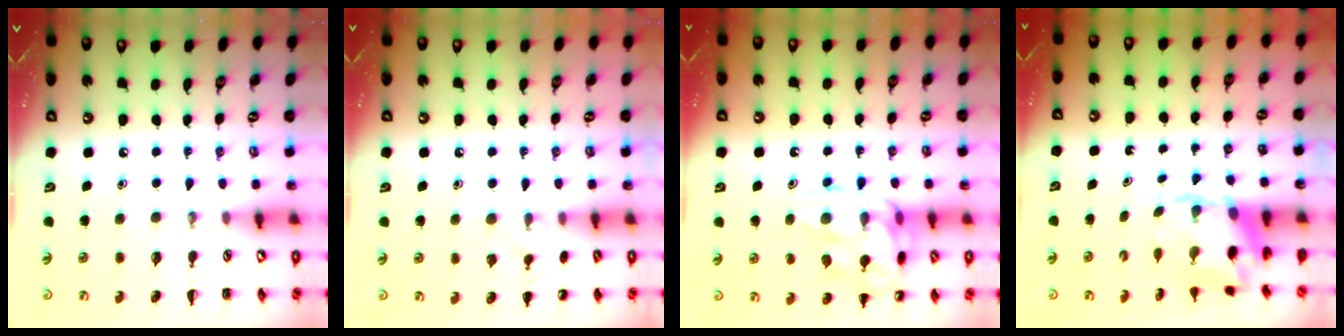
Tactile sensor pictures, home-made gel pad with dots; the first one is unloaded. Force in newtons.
{"total": 5.2, "press": 4.9, "slide": 1.6}
{"total": 15.7, "press": 15.6, "slide": 1.4}
{"total": 5.5, "press": 5.4, "slide": 0.7}